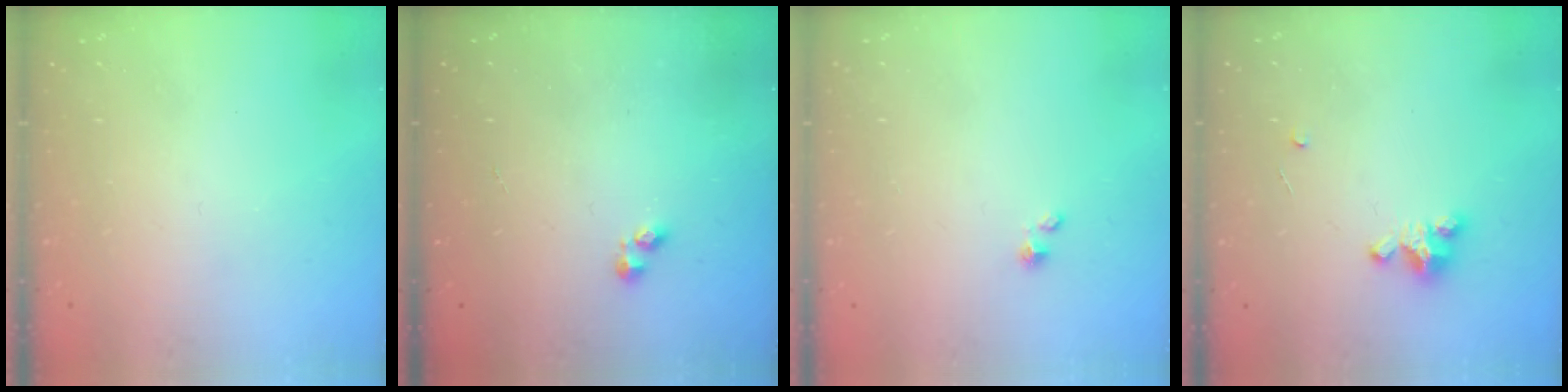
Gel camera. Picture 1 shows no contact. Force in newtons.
{"total": 2.3, "press": 2.2, "slide": 0.3}
{"total": 1.5, "press": 1.5, "slide": 0.0}
{"total": 3.4, "press": 3.4, "slide": 0.4}